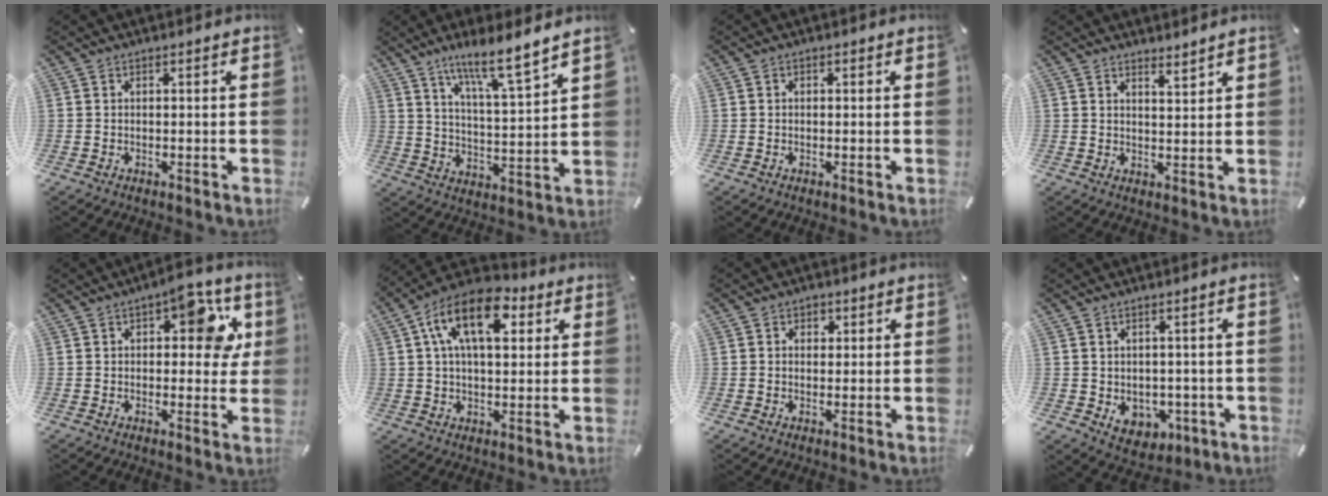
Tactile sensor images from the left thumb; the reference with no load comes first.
{"total": 11.3, "force": [9.3, 1.5, 6.3], "torque": [-0.108, -0.060, 0.160]}
{"total": 0.6, "force": [-0.1, 0.5, 0.3], "torque": [-0.005, 0.004, -0.002]}
{"total": 3.0, "force": [3.0, 0.2, 0.1], "torque": [0.002, -0.021, 0.054]}
{"total": 11.1, "force": [3.8, 5.7, 8.8], "torque": [-0.099, -0.009, 0.057]}
{"total": 14.7, "force": [5.4, 8.2, 11.0], "torque": [-0.191, -0.002, 0.090]}
{"total": 2.1, "force": [0.4, 1.9, 0.8], "torque": [-0.003, 0.001, 0.000]}
{"total": 5.2, "force": [-0.5, 4.7, 2.3], "torque": [-0.026, -0.001, -0.008]}